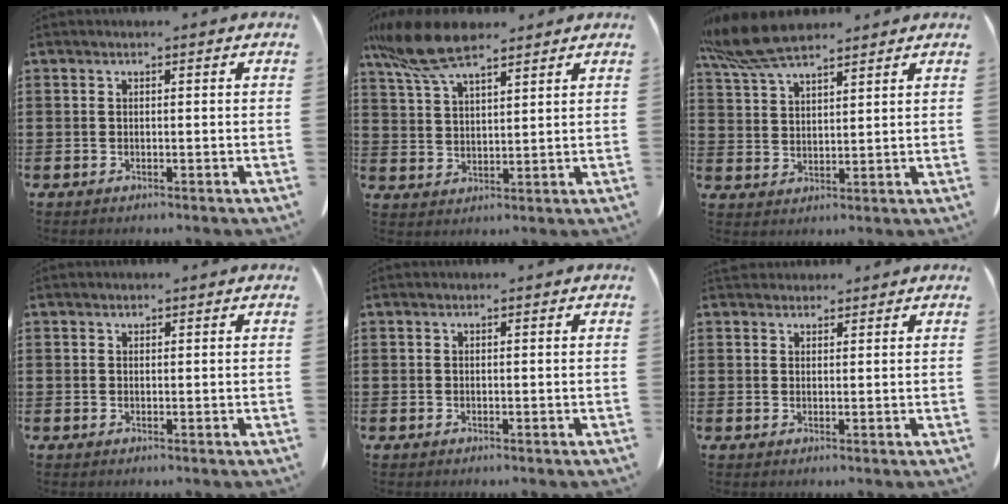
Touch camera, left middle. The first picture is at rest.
{"total": 9.9, "force": [7.3, 2.7, 6.1], "torque": [-0.142, -0.013, 0.138]}
{"total": 8.1, "force": [6.7, 2.0, 4.2], "torque": [-0.108, -0.013, 0.126]}
{"total": 0.6, "force": [0.6, 0.2, 0.1], "torque": [-0.004, -0.002, 0.013]}
{"total": 0.0}
{"total": 2.1, "force": [2.0, 0.7, 0.1], "torque": [-0.007, 0.000, 0.040]}